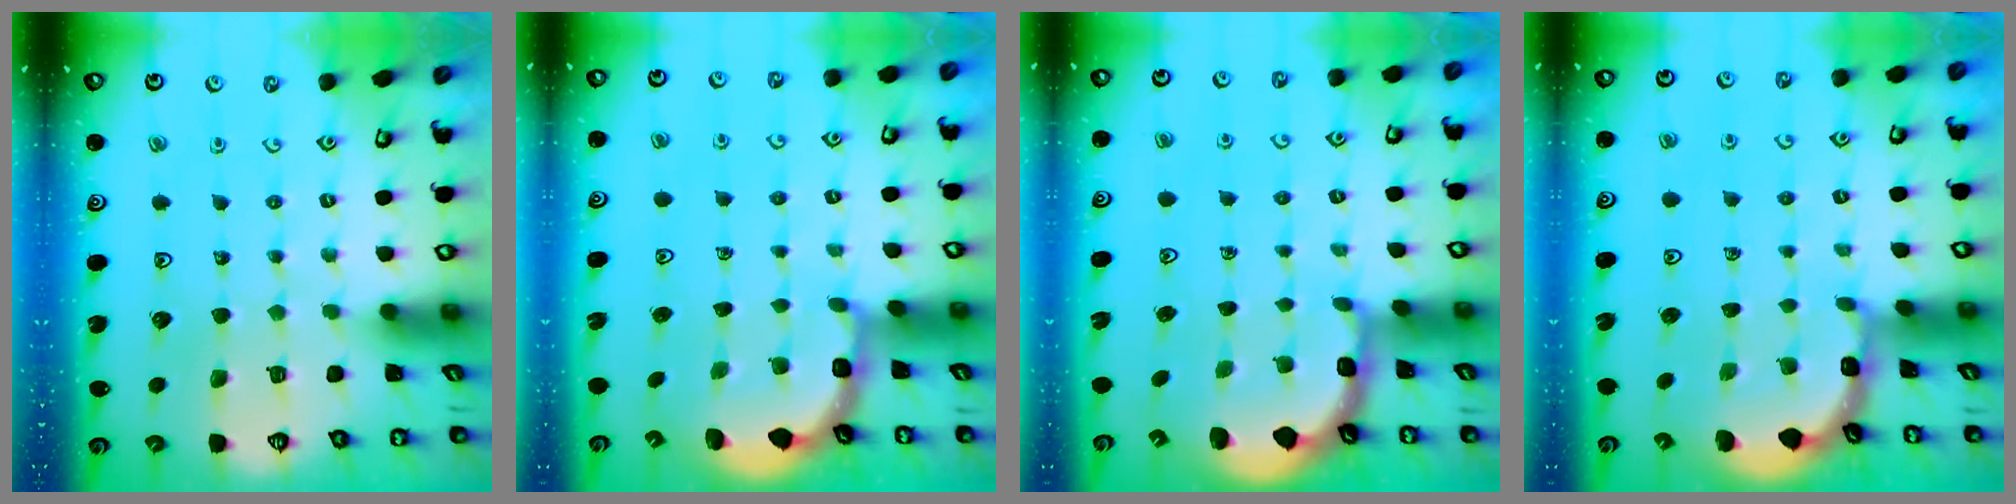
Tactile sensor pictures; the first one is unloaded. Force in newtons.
{"total": 2.9, "press": 2.5, "slide": 1.4}
{"total": 2.2, "press": 1.9, "slide": 1.1}
{"total": 1.9, "press": 1.9, "slide": 0.2}